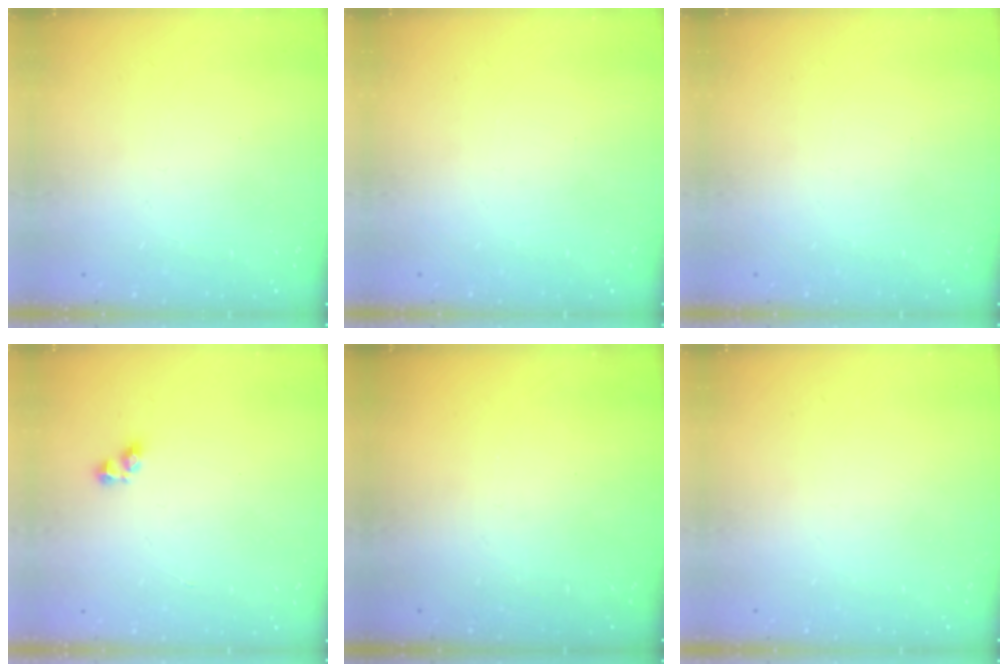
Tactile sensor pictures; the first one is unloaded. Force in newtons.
{"total": 0.0}
{"total": 0.0}
{"total": 3.6, "press": 3.5, "slide": 0.6}
{"total": 0.0}
{"total": 0.0}